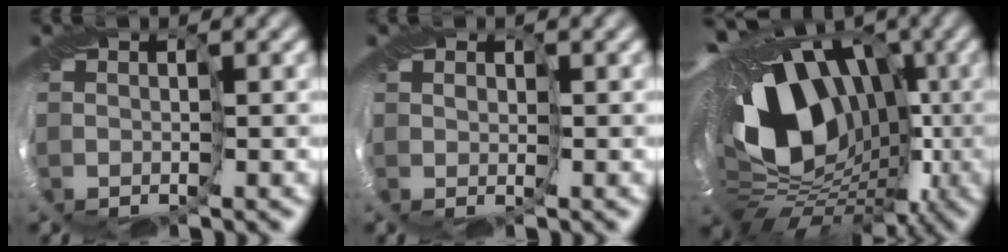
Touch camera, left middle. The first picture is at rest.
{"total": 1.0, "force": [0.2, 0.9, 0.3], "torque": [-0.004, 0.000, 0.002]}
{"total": 18.7, "force": [-0.8, 13.6, 12.7], "torque": [-0.200, -0.028, -0.011]}